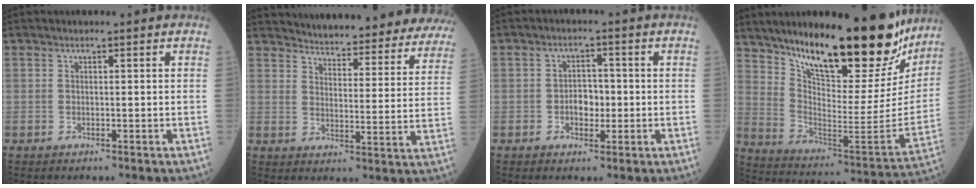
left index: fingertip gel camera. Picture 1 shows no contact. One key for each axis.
{"total": 30.6, "fx": 28.6, "fy": 5.3, "fz": 9.4, "tx": -0.131, "ty": -0.088, "tz": 0.332}
{"total": 3.3, "fx": -0.6, "fy": 2.2, "fz": 2.5, "tx": -0.039, "ty": 0.008, "tz": -0.011}
{"total": 25.8, "fx": 20.2, "fy": 6.1, "fz": 14.9, "tx": -0.231, "ty": -0.041, "tz": 0.304}